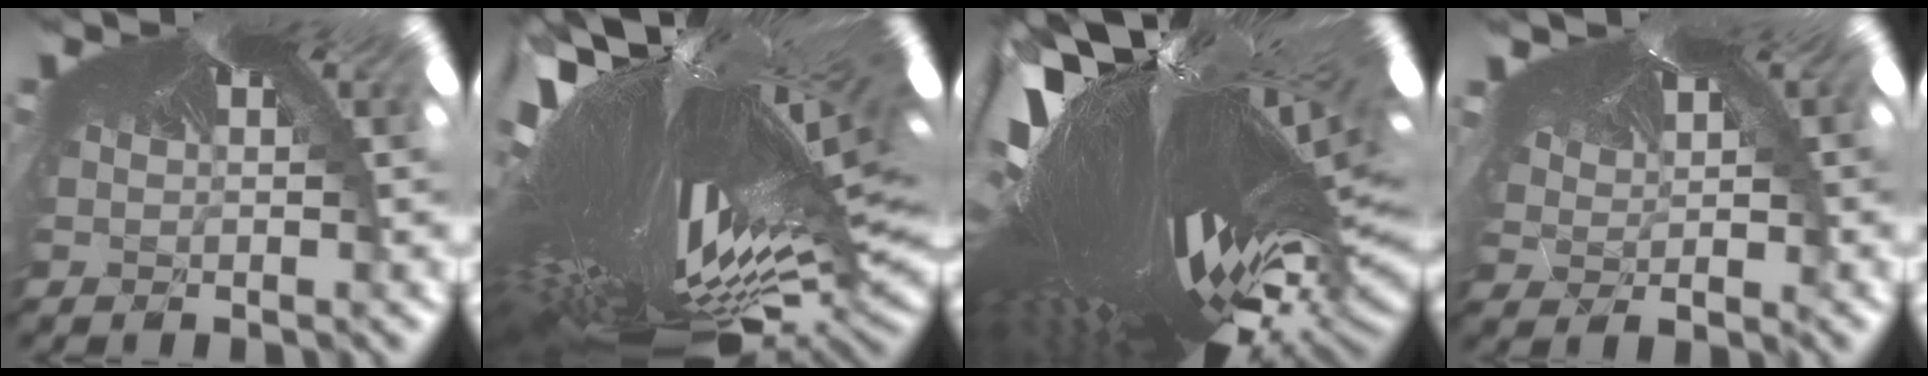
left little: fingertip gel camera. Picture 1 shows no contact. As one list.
[{"total": 6.0, "force": [-4.1, -1.9, 3.9], "torque": [-0.109, -0.093, -0.029]}, {"total": 5.8, "force": [-3.8, -0.9, 4.4], "torque": [-0.124, -0.106, -0.015]}, {"total": 2.6, "force": [1.4, 1.1, 1.8], "torque": [-0.045, 0.009, 0.050]}]